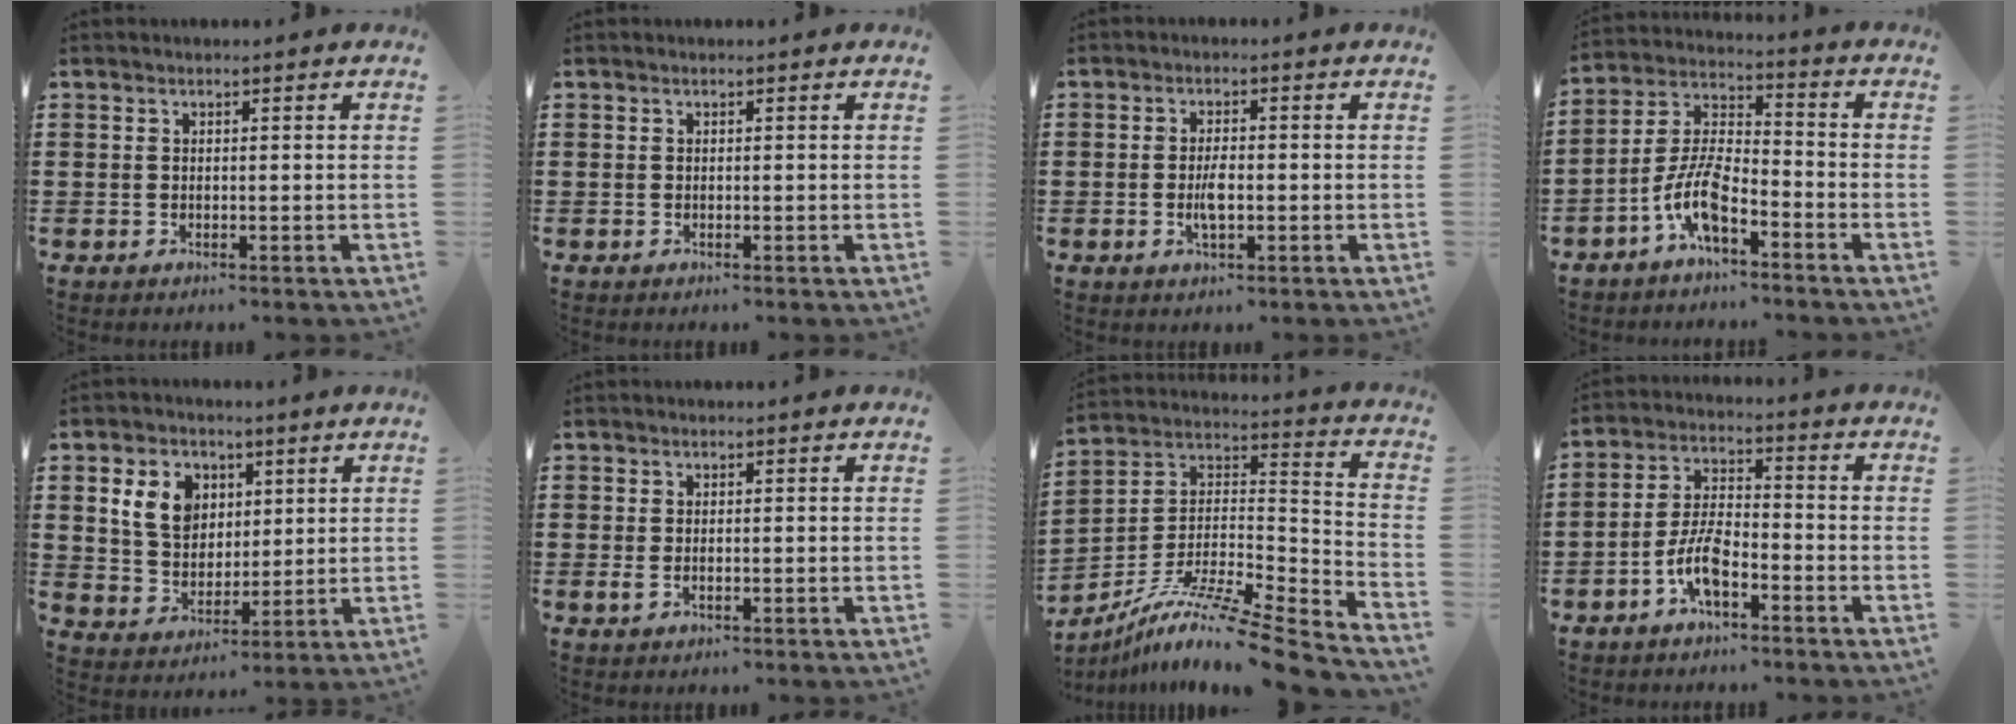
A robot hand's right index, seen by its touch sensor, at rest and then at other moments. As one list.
[{"total": 0.0}, {"total": 3.5, "force": [-0.6, 1.3, 3.2], "torque": [-0.066, -0.001, -0.014]}, {"total": 8.4, "force": [-5.1, 3.1, 5.9], "torque": [-0.139, -0.003, -0.100]}, {"total": 7.8, "force": [3.0, 6.0, 3.9], "torque": [-0.094, 0.017, 0.055]}, {"total": 1.3, "force": [-0.2, 0.5, 1.1], "torque": [-0.030, -0.002, -0.006]}, {"total": 10.4, "force": [-7.9, 0.7, 6.7], "torque": [-0.116, -0.002, -0.151]}, {"total": 6.8, "force": [-3.5, 2.7, 5.1], "torque": [-0.119, 0.003, -0.071]}]